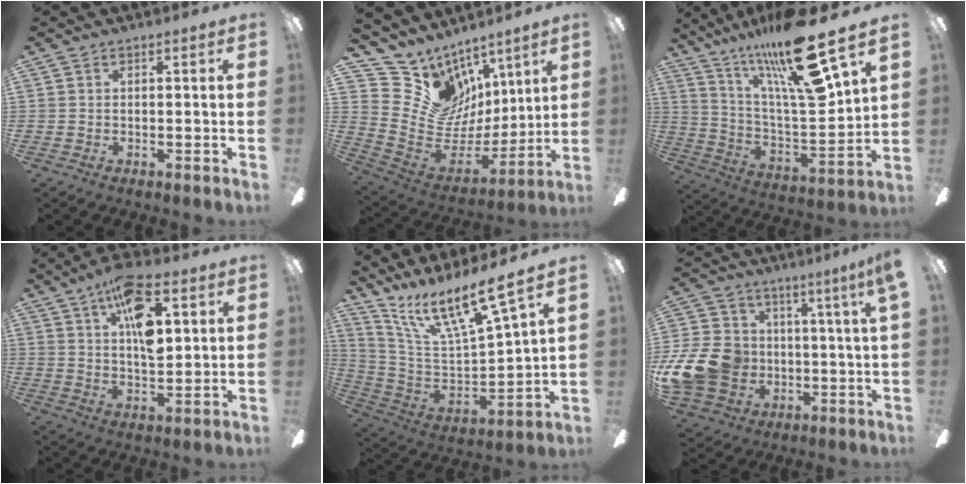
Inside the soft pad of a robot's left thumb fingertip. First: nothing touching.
{"total": 12.9, "force": [8.1, 9.9, 1.9], "torque": [-0.061, -0.082, 0.164]}
{"total": 25.0, "force": [17.4, 4.1, 17.5], "torque": [-0.299, -0.103, 0.271]}
{"total": 14.9, "force": [6.1, 6.5, 11.9], "torque": [-0.181, -0.014, 0.103]}
{"total": 16.7, "force": [12.9, 2.8, 10.3], "torque": [-0.192, -0.096, 0.213]}
{"total": 16.3, "force": [0.0, 11.9, 11.1], "torque": [-0.234, 0.012, 0.004]}